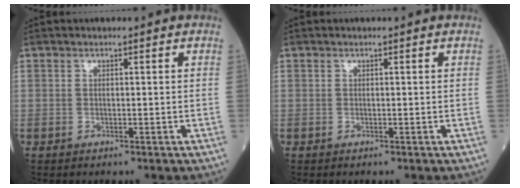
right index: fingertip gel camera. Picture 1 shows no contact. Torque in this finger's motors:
{"motor_torque": [0.00, 0.00, 0.00, 0.00]}